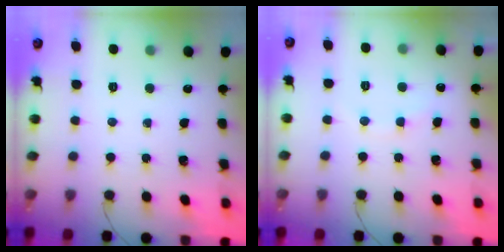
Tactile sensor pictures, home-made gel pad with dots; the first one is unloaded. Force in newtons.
{"total": 7.3, "press": 7.1, "slide": 1.5}